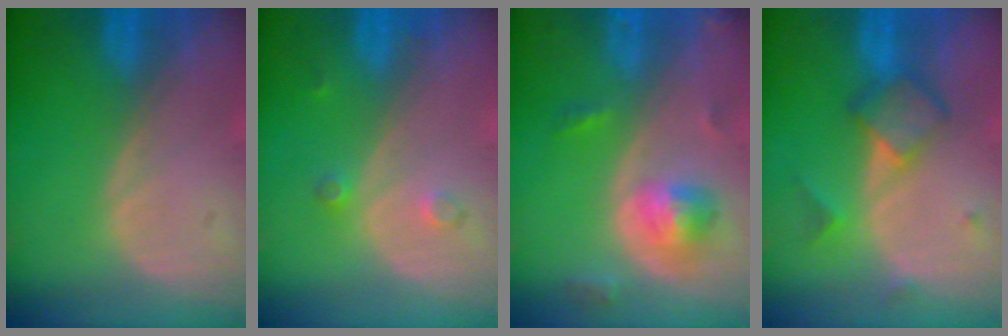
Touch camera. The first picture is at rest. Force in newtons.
{"total": 2.1, "press": 1.8, "slide": 1.1}
{"total": 5.1, "press": 5.0, "slide": 1.0}
{"total": 5.1, "press": 5.1, "slide": 0.4}